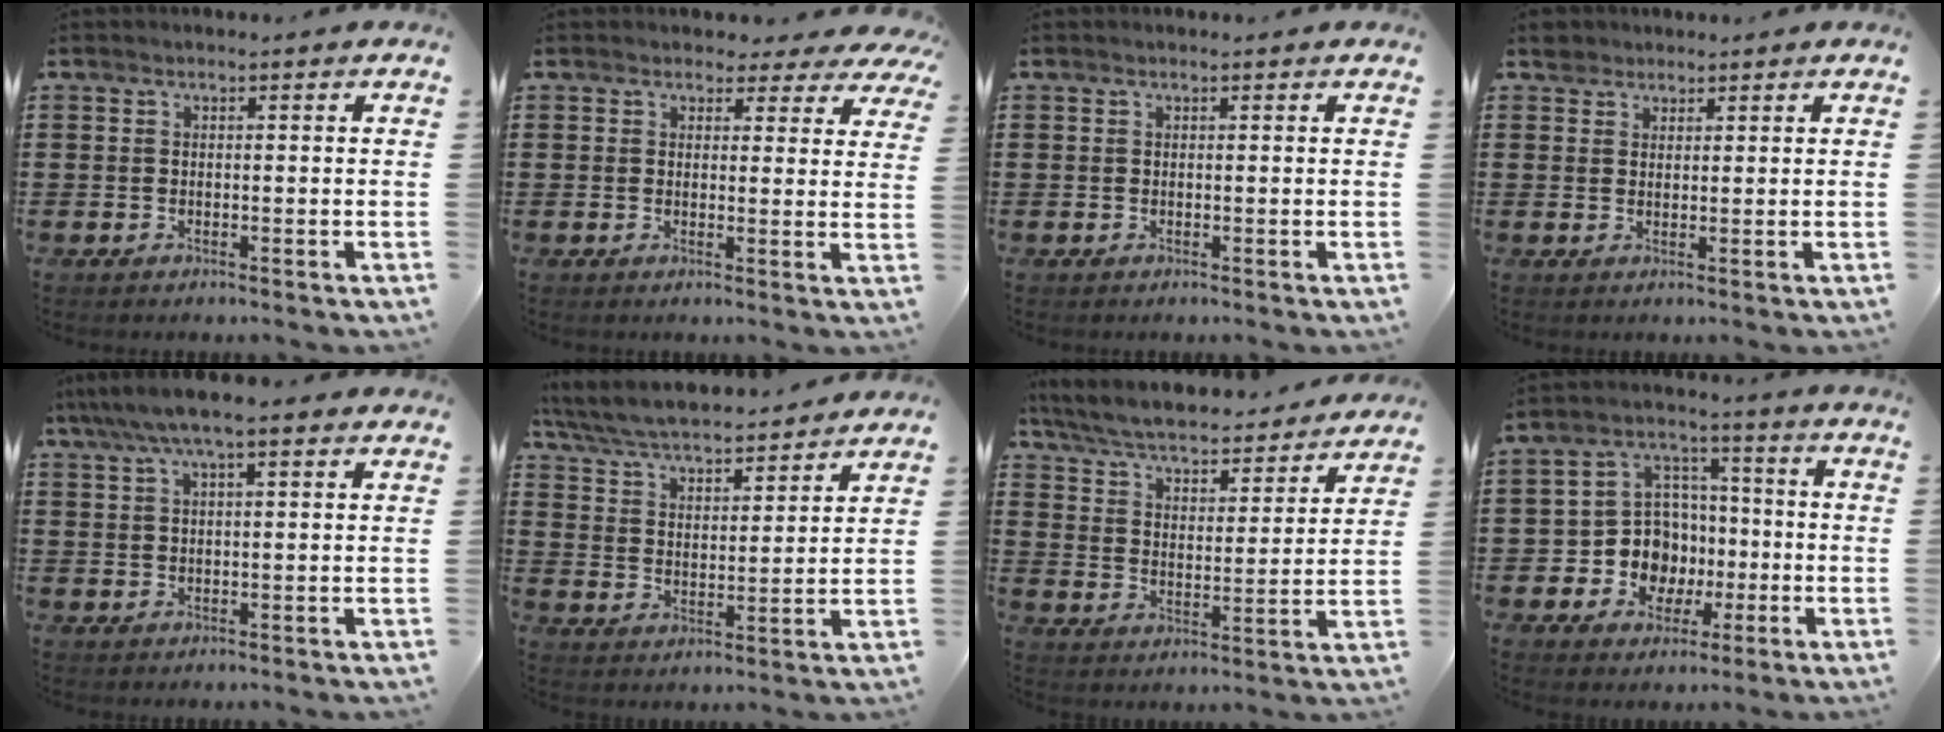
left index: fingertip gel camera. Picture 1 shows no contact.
{"total": 2.5, "force": [2.1, 1.3, 0.7], "torque": [-0.016, -0.004, 0.036]}
{"total": 0.0}
{"total": 2.2, "force": [1.9, 1.2, 0.1], "torque": [-0.001, 0.004, 0.035]}
{"total": 5.3, "force": [3.6, 1.1, 3.8], "torque": [-0.079, 0.001, 0.063]}
{"total": 5.9, "force": [5.7, 0.4, 1.7], "torque": [-0.059, -0.034, 0.096]}
{"total": 5.2, "force": [4.9, 0.4, 1.7], "torque": [-0.057, -0.037, 0.078]}
{"total": 9.5, "force": [-1.4, 8.8, 3.2], "torque": [-0.104, 0.013, -0.018]}